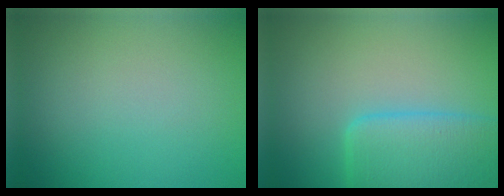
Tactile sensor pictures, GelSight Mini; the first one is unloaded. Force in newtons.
{"total": 6.3, "press": 6.3, "slide": 0.4}